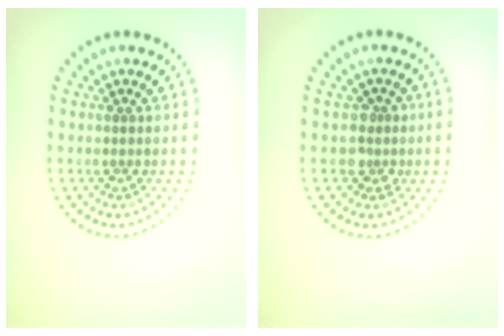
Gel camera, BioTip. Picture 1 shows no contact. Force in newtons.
{"total": 1.8, "press": 1.6, "slide": 0.9}